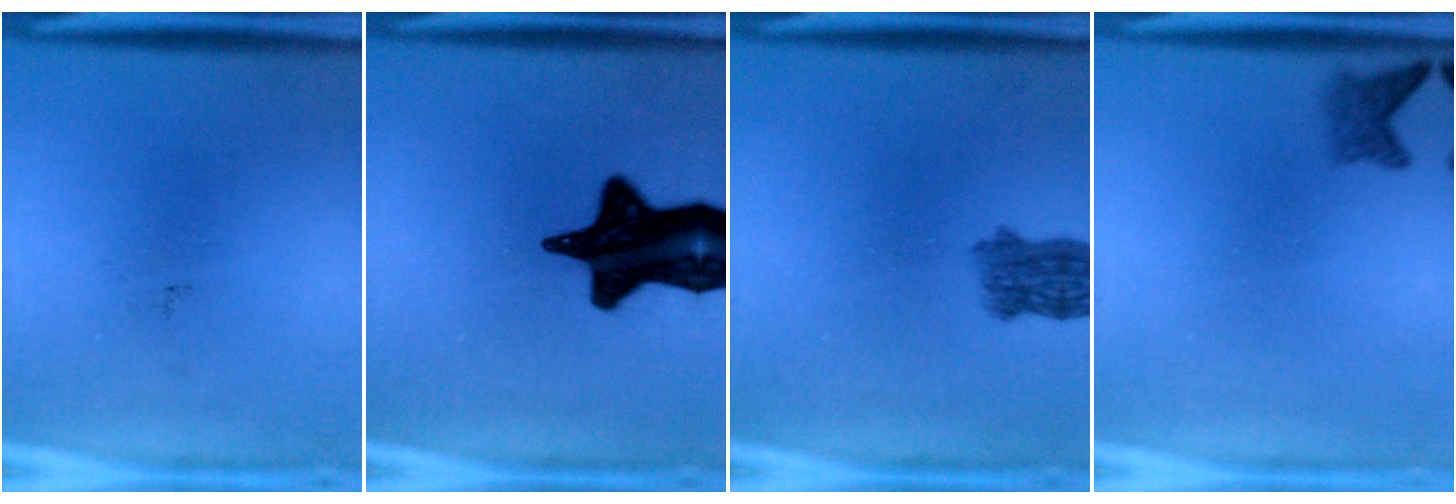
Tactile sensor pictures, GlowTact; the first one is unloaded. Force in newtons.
{"total": 18.5}
{"total": 4.2}
{"total": 2.1}